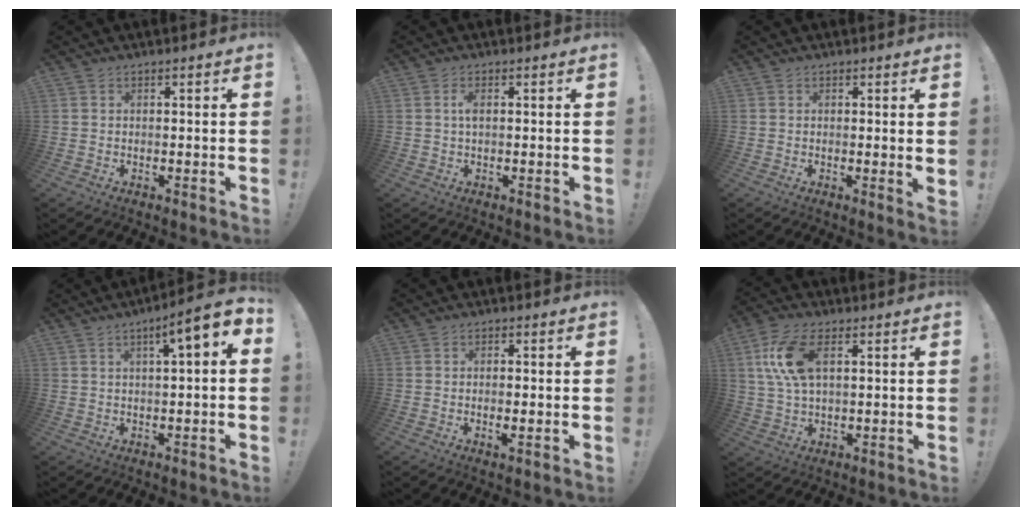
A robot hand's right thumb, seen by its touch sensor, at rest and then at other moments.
{"total": 2.1, "force": [0.1, 0.7, 2.0], "torque": [-0.033, 0.002, -0.001]}
{"total": 1.5, "force": [0.7, -0.1, 1.3], "torque": [-0.007, -0.008, 0.008]}
{"total": 7.0, "force": [2.5, 0.8, 6.5], "torque": [-0.093, -0.018, 0.034]}
{"total": 2.1, "force": [-0.3, 0.2, 2.1], "torque": [-0.037, -0.001, -0.006]}
{"total": 11.8, "force": [3.3, 5.7, 9.8], "torque": [-0.204, -0.003, 0.059]}